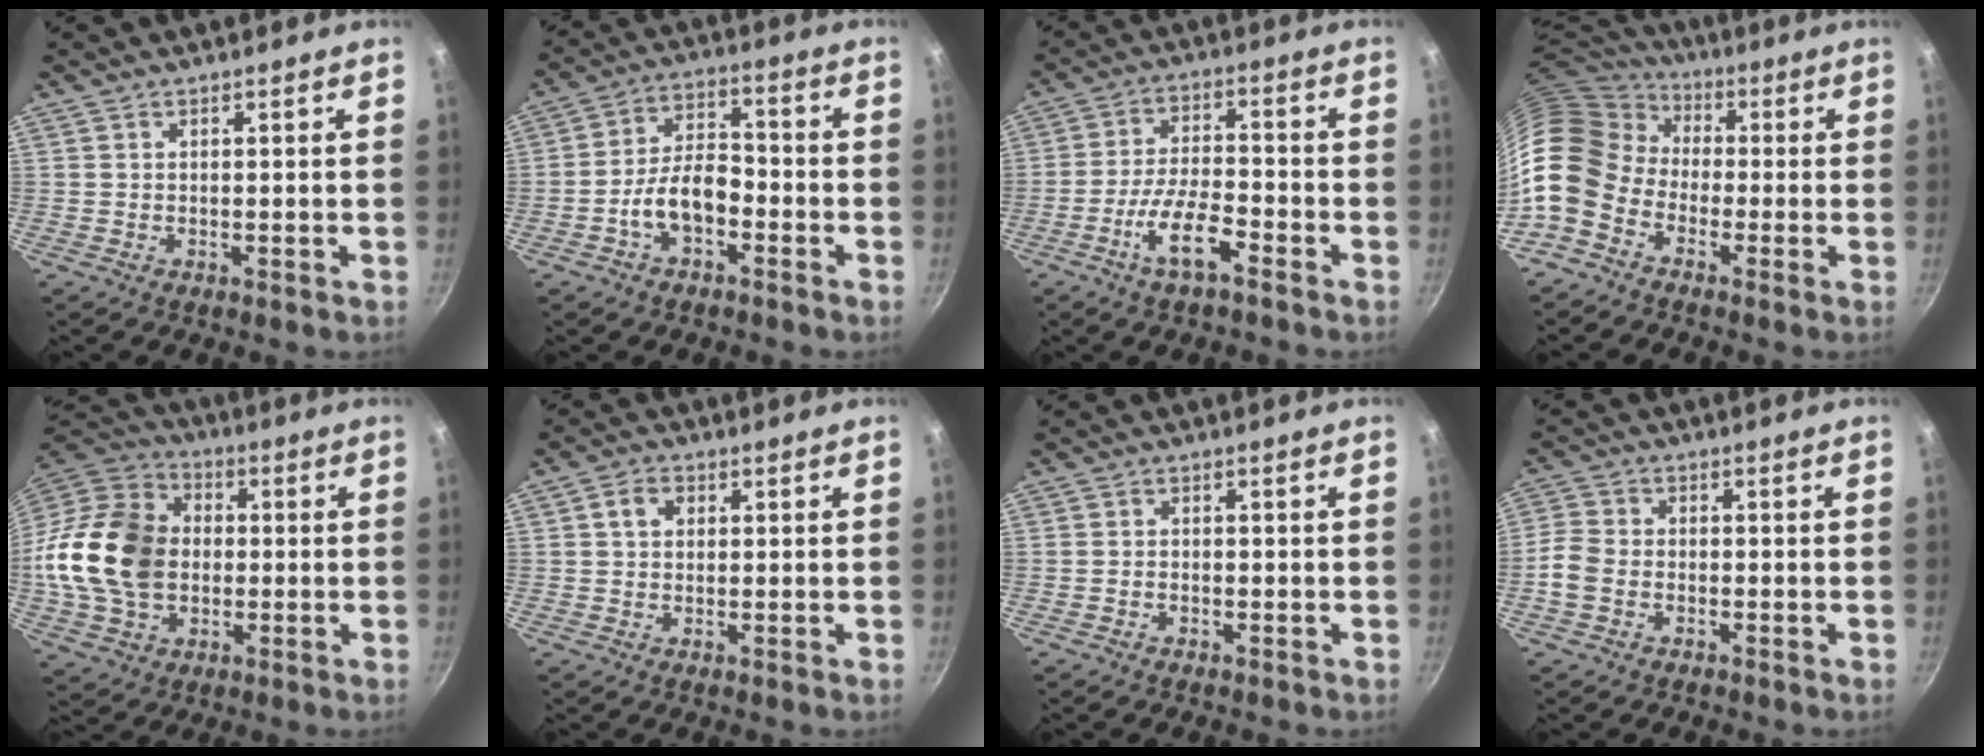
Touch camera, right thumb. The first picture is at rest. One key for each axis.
{"total": 8.8, "fx": -3.6, "fy": 4.9, "fz": 6.3, "tx": -0.096, "ty": 0.047, "tz": -0.068}
{"total": 8.9, "fx": -5.0, "fy": 2.7, "fz": 6.9, "tx": -0.130, "ty": 0.032, "tz": -0.096}
{"total": 16.0, "fx": -3.3, "fy": 12.2, "fz": 9.9, "tx": -0.178, "ty": 0.048, "tz": -0.092}
{"total": 20.9, "fx": -0.6, "fy": 15.7, "fz": 13.8, "tx": -0.250, "ty": 0.031, "tz": -0.014}
{"total": 4.9, "fx": 1.2, "fy": 3.8, "fz": 2.8, "tx": -0.031, "ty": 0.008, "tz": 0.014}
{"total": 0.8, "fx": -0.5, "fy": 0.5, "fz": 0.4, "tx": -0.014, "ty": 0.006, "tz": -0.012}
{"total": 5.1, "fx": -1.8, "fy": 3.7, "fz": 3.0, "tx": -0.070, "ty": 0.018, "tz": -0.048}